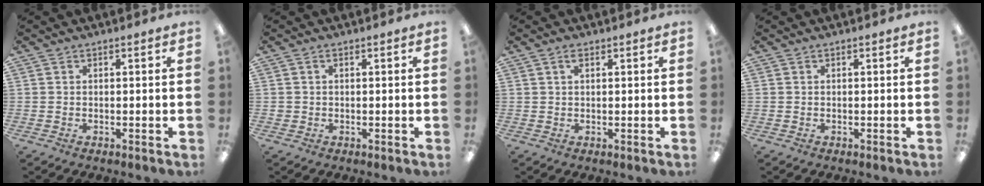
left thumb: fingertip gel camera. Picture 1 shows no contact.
{"total": 0.9, "force": [0.2, 0.7, 0.4], "torque": [-0.009, 0.005, 0.003]}
{"total": 1.7, "force": [0.9, 0.7, 1.2], "torque": [-0.019, 0.000, 0.014]}
{"total": 0.0}